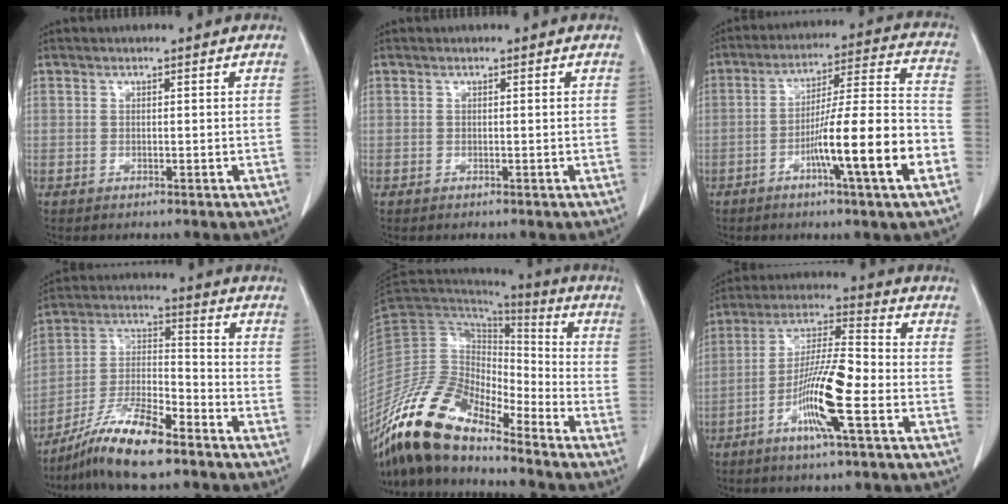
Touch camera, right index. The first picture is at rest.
{"total": 0.0}
{"total": 15.6, "force": [-5.8, -0.1, 14.5], "torque": [-0.233, 0.003, -0.094]}
{"total": 11.5, "force": [-8.6, 1.6, 7.4], "torque": [-0.148, -0.013, -0.164]}
{"total": 14.7, "force": [-11.9, 4.6, 7.3], "torque": [-0.141, 0.022, -0.227]}
{"total": 12.0, "force": [-4.4, 0.6, 11.2], "torque": [-0.214, -0.005, -0.086]}